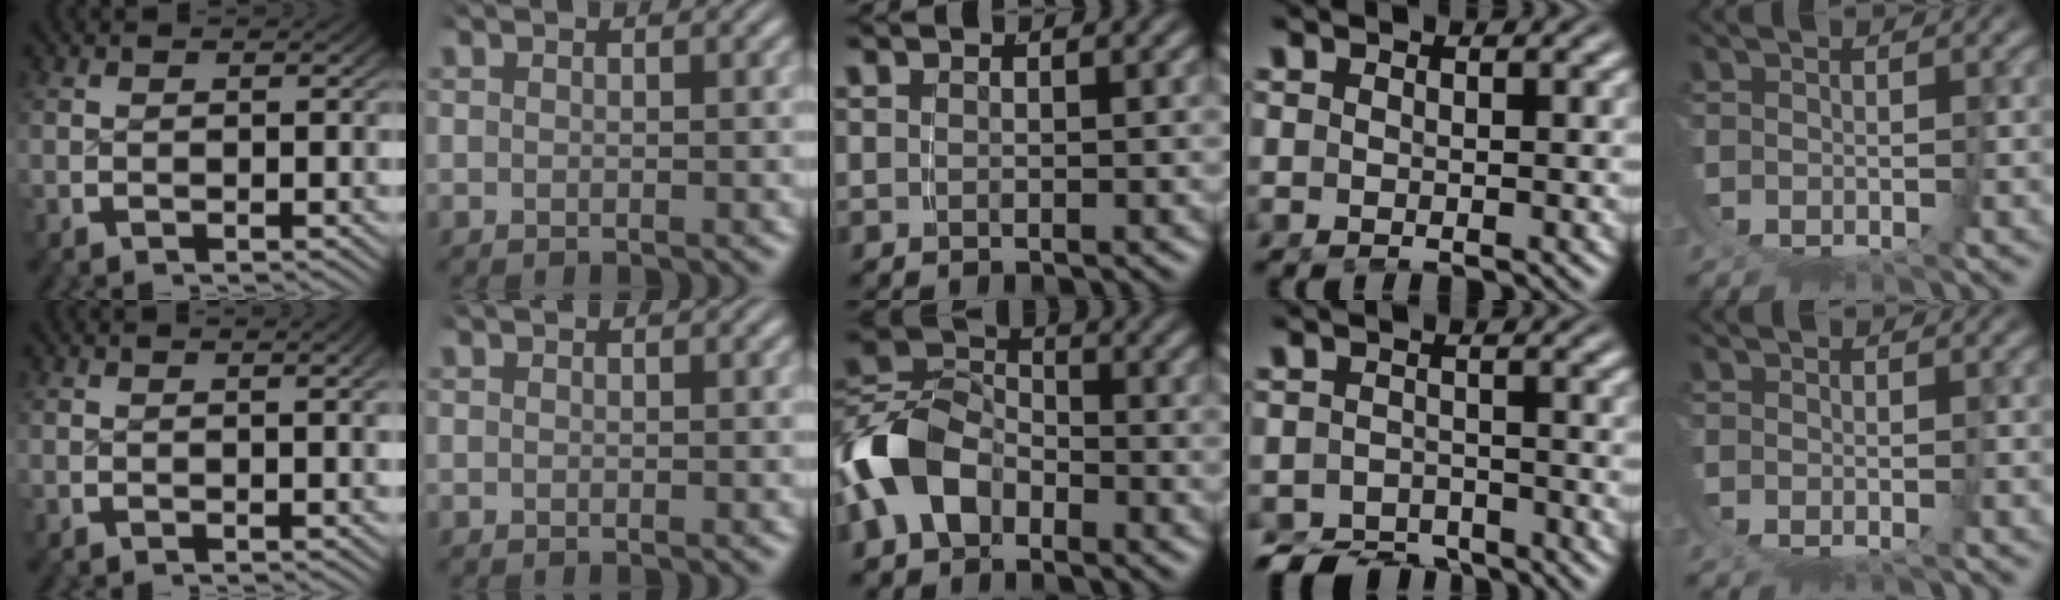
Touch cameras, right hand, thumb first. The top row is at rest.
{"thumb": {"total": 1.0, "force": [0.3, -0.1, 1.0], "torque": [-0.017, 0.005, 0.008]}, "middle": {"total": 5.3, "force": [-1.7, 4.0, 3.1], "torque": [-0.071, -0.005, -0.030]}, "ring": {"total": 7.1, "force": [-6.2, 3.0, 1.6], "torque": [-0.004, -0.024, -0.103]}, "little": {"total": 0.8, "force": [-0.7, 0.4, 0.2], "torque": [-0.011, -0.013, -0.001]}}